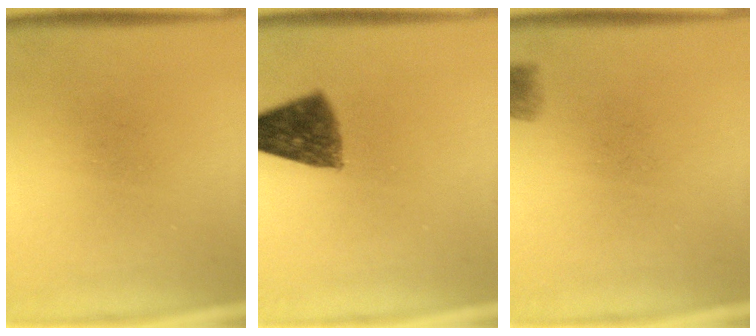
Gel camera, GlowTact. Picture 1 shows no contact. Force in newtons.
{"total": 8.5}
{"total": 2.2}